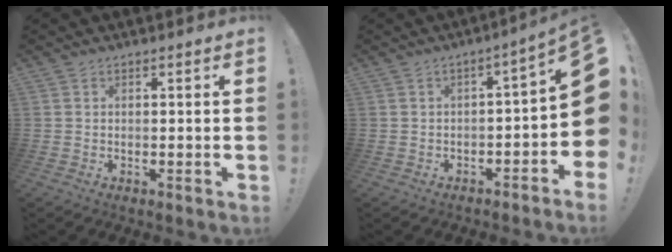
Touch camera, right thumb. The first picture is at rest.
{"total": 7.8, "force": [-0.4, 1.6, 7.6], "torque": [-0.084, -0.012, -0.007]}